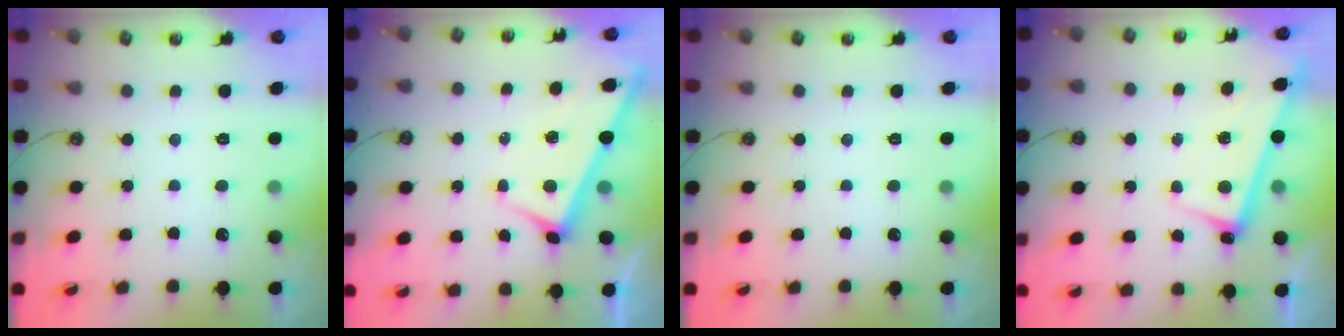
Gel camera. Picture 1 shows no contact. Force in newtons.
{"total": 3.1, "press": 3.1, "slide": 0.0}
{"total": 0.0}
{"total": 2.7, "press": 2.7, "slide": 0.5}